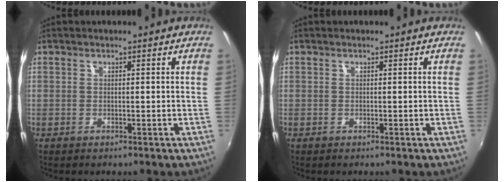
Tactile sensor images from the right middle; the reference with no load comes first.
{"total": 0.0}